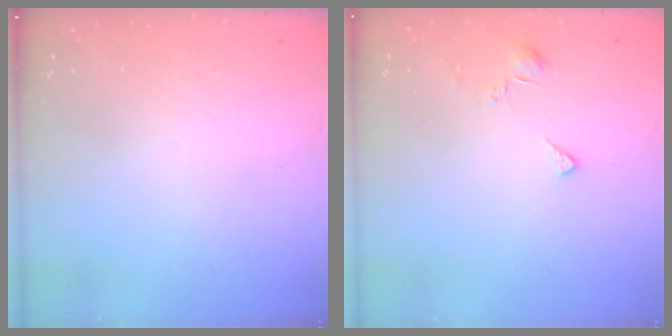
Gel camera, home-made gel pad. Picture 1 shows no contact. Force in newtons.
{"total": 1.9, "press": 1.9, "slide": 0.4}